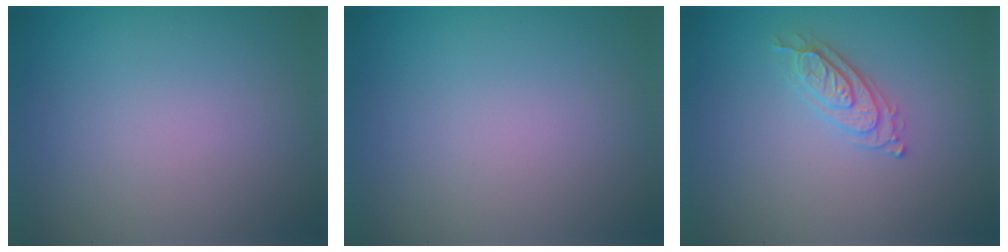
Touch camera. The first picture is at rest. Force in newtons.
{"total": 0.0}
{"total": 2.2, "press": 2.2, "slide": 0.4}